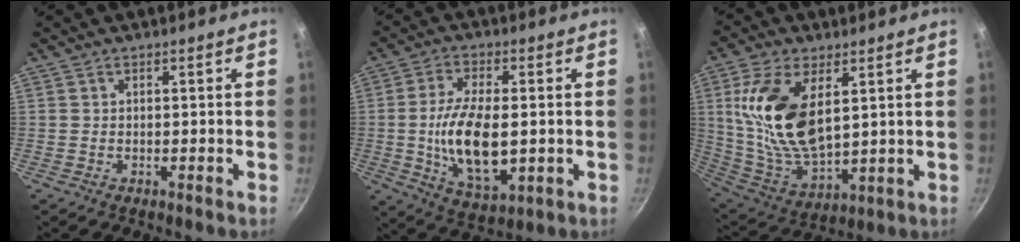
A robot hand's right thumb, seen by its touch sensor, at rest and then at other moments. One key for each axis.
{"total": 14.6, "fx": -0.8, "fy": 7.0, "fz": 12.8, "tx": -0.233, "ty": -0.004, "tz": -0.011}
{"total": 18.4, "fx": 5.0, "fy": 9.5, "fz": 15.0, "tx": -0.285, "ty": -0.029, "tz": 0.107}